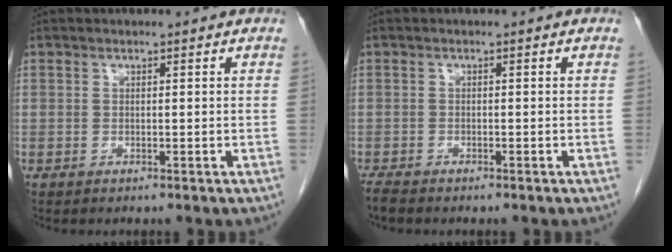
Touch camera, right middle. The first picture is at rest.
{"total": 1.9, "force": [-1.7, 0.3, 0.8], "torque": [-0.021, -0.006, -0.029]}